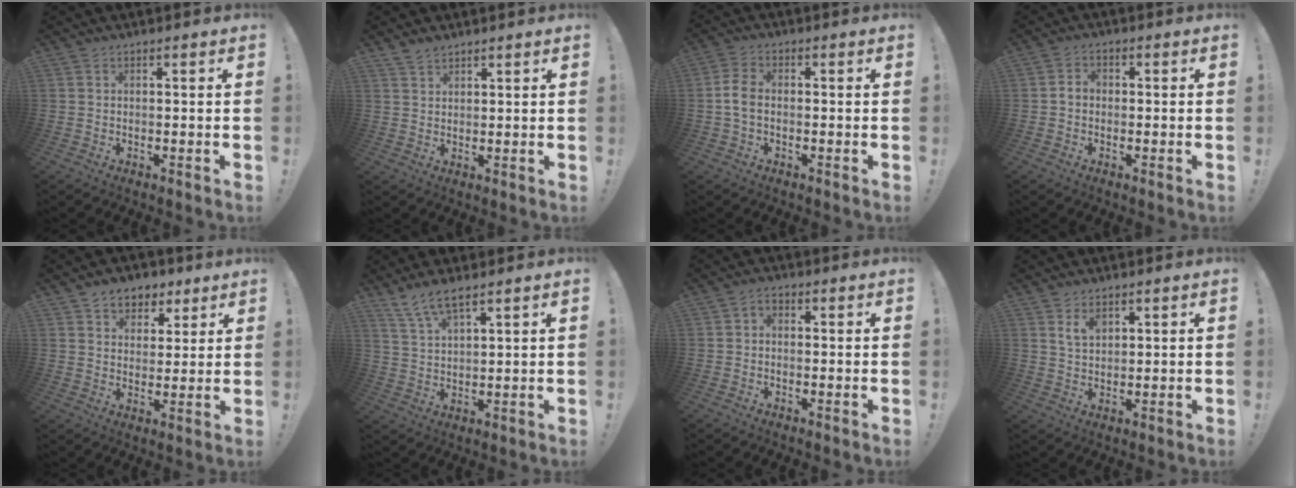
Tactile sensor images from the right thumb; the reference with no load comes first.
{"total": 3.7, "force": [3.1, 2.1, 0.4], "torque": [-0.003, -0.019, 0.057]}
{"total": 5.3, "force": [-0.7, 3.4, 4.1], "torque": [-0.095, 0.011, -0.013]}
{"total": 2.8, "force": [-0.9, 2.1, 1.6], "torque": [-0.028, 0.011, -0.016]}
{"total": 7.6, "force": [4.6, 5.7, 2.0], "torque": [-0.017, -0.026, 0.089]}
{"total": 6.7, "force": [5.2, 1.5, 3.8], "torque": [-0.079, -0.023, 0.098]}
{"total": 2.2, "force": [-0.6, 1.6, 1.4], "torque": [-0.025, 0.009, -0.011]}
{"total": 4.6, "force": [2.6, 2.8, 2.6], "torque": [-0.043, -0.006, 0.048]}